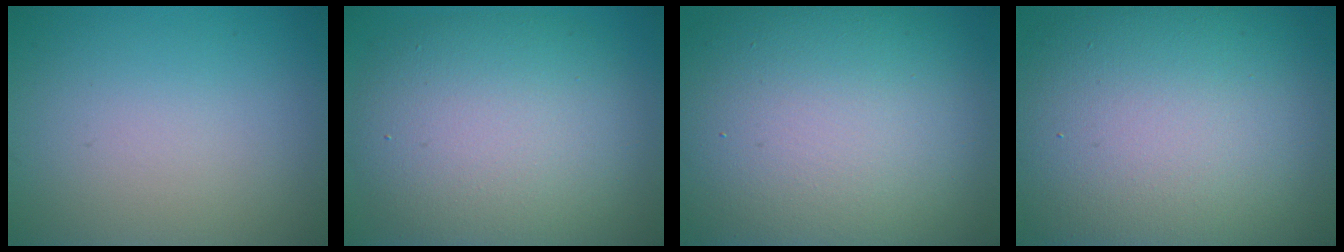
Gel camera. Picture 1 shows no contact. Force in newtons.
{"total": 10.0, "press": 10.0, "slide": 0.1}
{"total": 16.3, "press": 16.2, "slide": 1.4}
{"total": 16.5, "press": 16.5, "slide": 1.4}